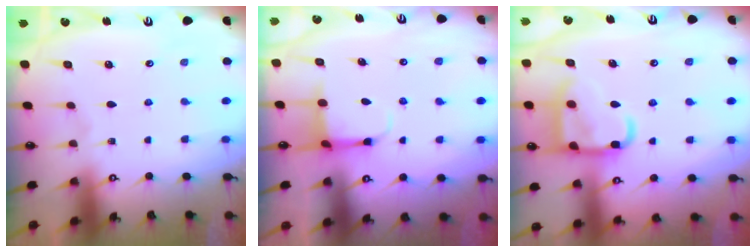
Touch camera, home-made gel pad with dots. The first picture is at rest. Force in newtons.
{"total": 3.8, "press": 3.6, "slide": 1.3}
{"total": 16.5, "press": 16.4, "slide": 1.5}